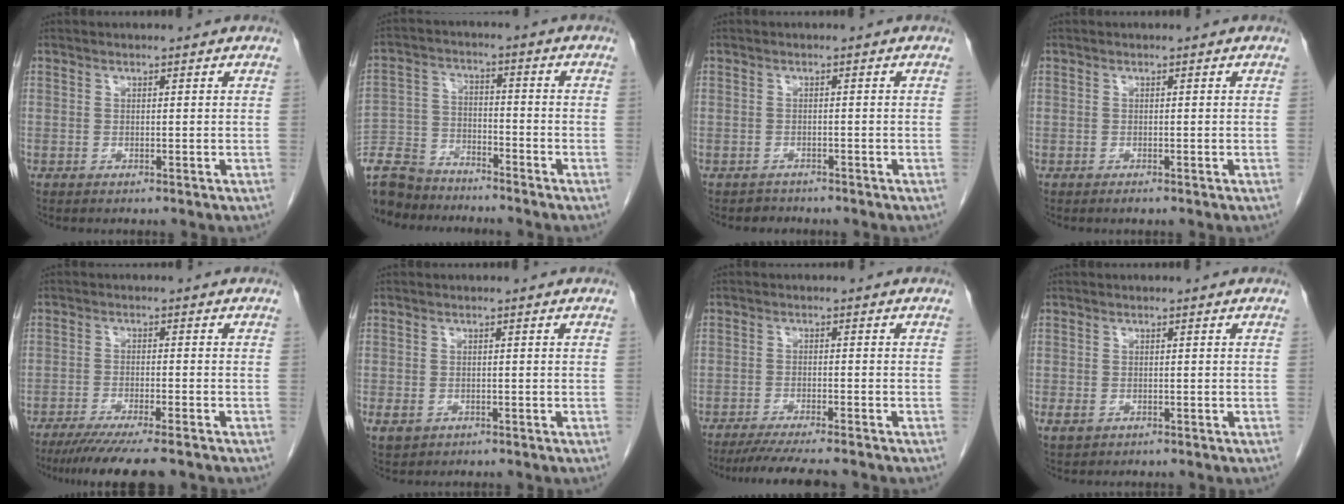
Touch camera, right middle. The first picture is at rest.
{"total": 12.8, "force": [-11.8, 4.1, 2.9], "torque": [-0.067, 0.005, -0.214]}
{"total": 1.5, "force": [-1.3, 0.6, -0.4], "torque": [-0.002, -0.001, -0.022]}
{"total": 0.6, "force": [-0.5, 0.1, 0.3], "torque": [-0.008, -0.002, -0.006]}
{"total": 10.6, "force": [-8.6, 0.6, 6.1], "torque": [-0.083, -0.024, -0.131]}
{"total": 2.8, "force": [-1.1, 2.2, 1.4], "torque": [-0.026, -0.003, -0.006]}
{"total": 9.3, "force": [-8.0, 0.5, 4.6], "torque": [-0.065, -0.020, -0.123]}
{"total": 1.8, "force": [-0.5, 1.3, 1.1], "torque": [-0.024, -0.002, 0.000]}